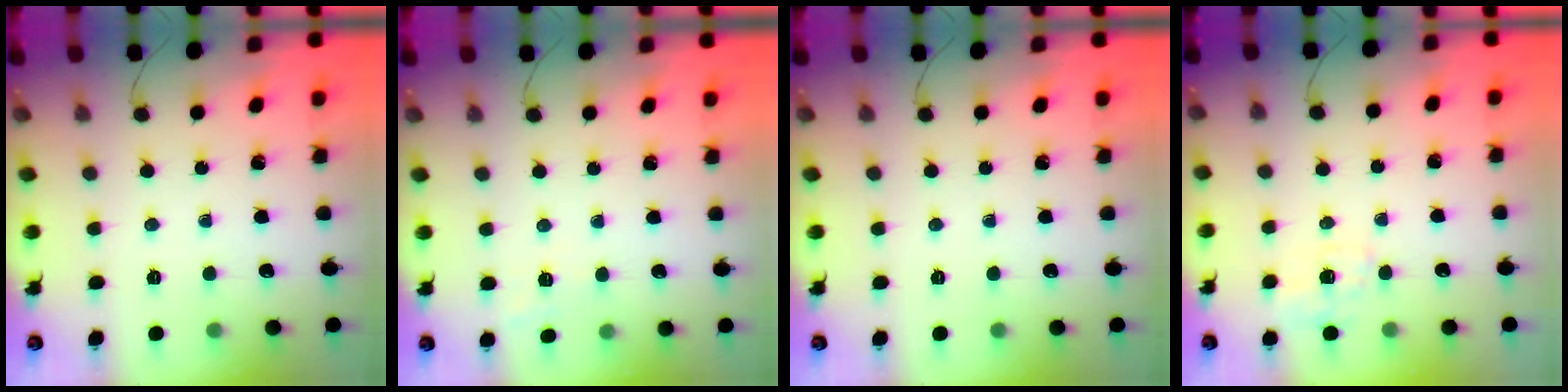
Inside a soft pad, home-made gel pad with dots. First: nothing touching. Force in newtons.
{"total": 7.8, "press": 7.6, "slide": 1.8}
{"total": 0.0}
{"total": 4.9, "press": 4.5, "slide": 1.9}